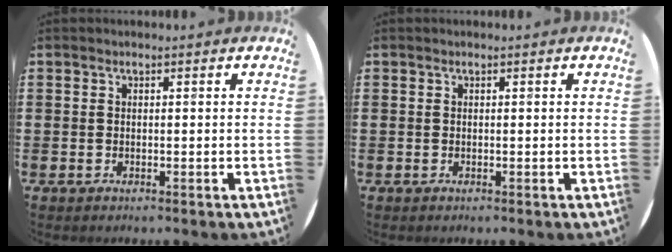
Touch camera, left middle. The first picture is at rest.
{"total": 0.0}